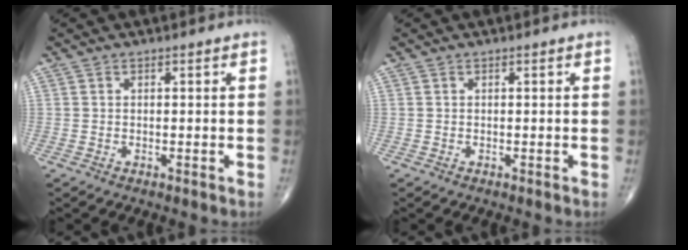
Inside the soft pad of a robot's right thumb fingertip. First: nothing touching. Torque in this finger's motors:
{"motor_torque": [-0.07, -0.28, 0.26, 0.18, 0.00]}